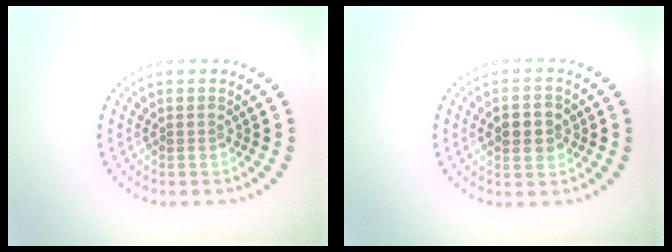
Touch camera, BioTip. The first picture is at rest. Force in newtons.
{"total": 2.9, "press": 2.9, "slide": 0.1}